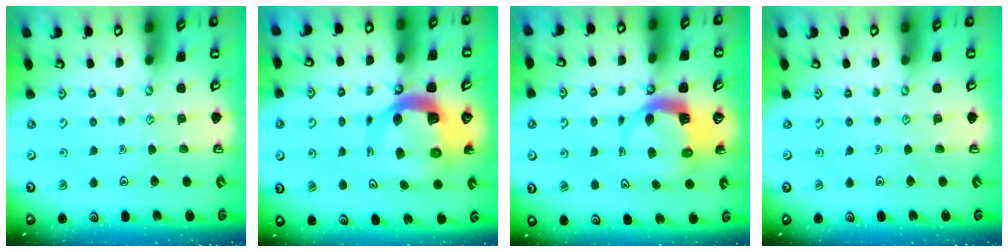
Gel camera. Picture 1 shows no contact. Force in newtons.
{"total": 10.2, "press": 10.1, "slide": 1.3}
{"total": 5.4, "press": 5.4, "slide": 0.7}
{"total": 0.0}